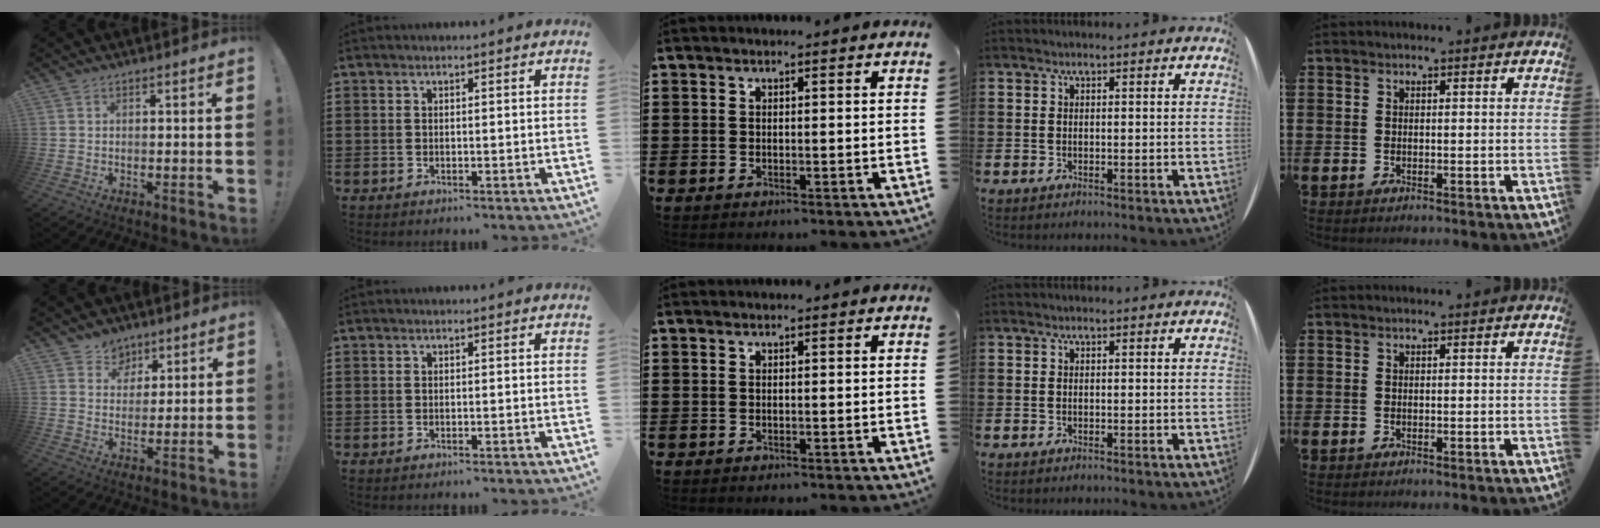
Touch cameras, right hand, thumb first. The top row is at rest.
{"thumb": {"total": 6.0, "force": [3.4, 5.0, 0.1], "torque": [-0.002, -0.029, 0.070]}}